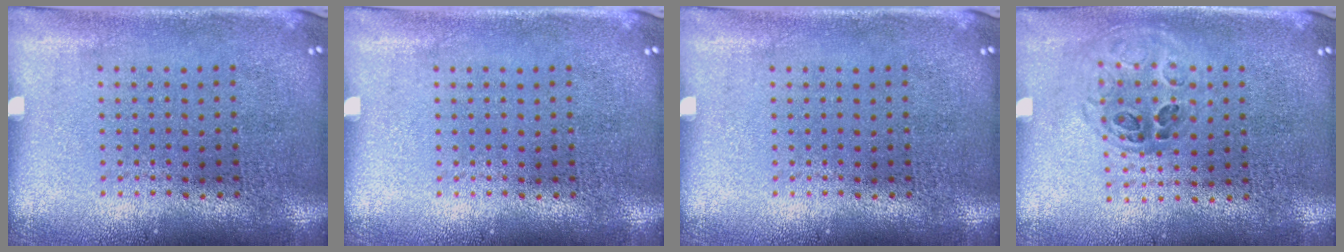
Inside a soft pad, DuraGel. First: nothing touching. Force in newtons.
{"total": 0.0}
{"total": 0.0}
{"total": 1.0, "press": 0.9, "slide": 0.4}